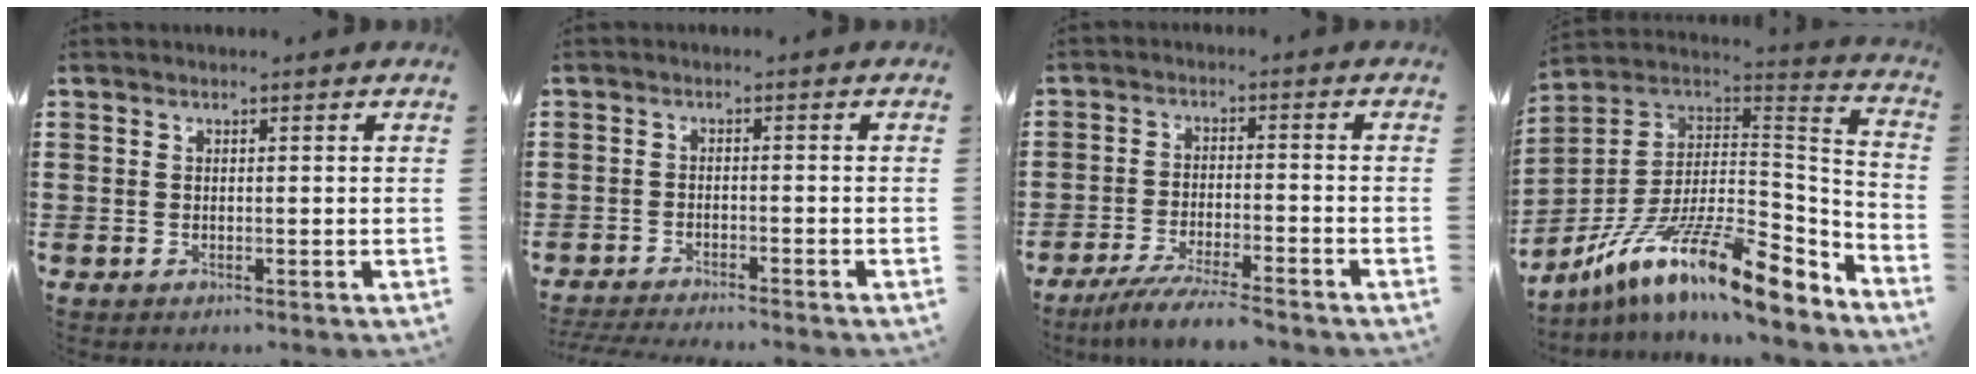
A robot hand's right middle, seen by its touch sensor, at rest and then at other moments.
{"total": 2.6, "force": [-2.6, -0.1, 0.3], "torque": [-0.006, 0.000, -0.054]}
{"total": 5.6, "force": [-5.2, 0.1, 2.1], "torque": [-0.047, -0.011, -0.099]}
{"total": 17.6, "force": [-10.7, 4.5, 13.2], "torque": [-0.255, 0.021, -0.188]}